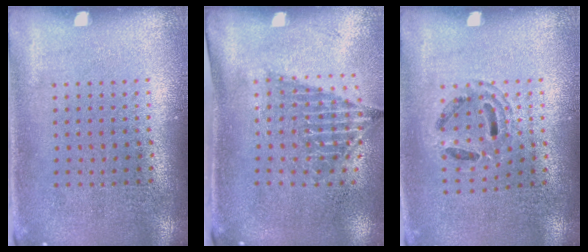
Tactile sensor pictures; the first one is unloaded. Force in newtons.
{"total": 1.5, "press": 1.1, "slide": 1.0}
{"total": 1.0, "press": 1.0, "slide": 0.1}